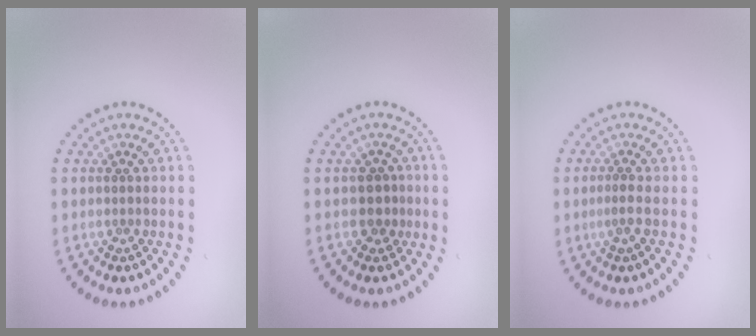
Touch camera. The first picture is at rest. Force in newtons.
{"total": 1.6, "press": 1.4, "slide": 0.9}
{"total": 1.0, "press": 0.8, "slide": 0.7}